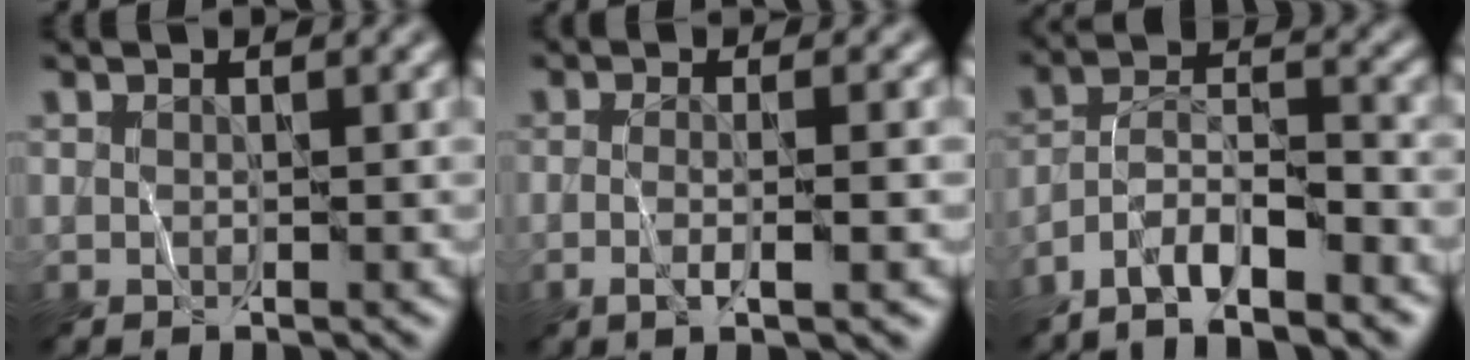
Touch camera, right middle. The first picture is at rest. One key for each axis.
{"total": 3.7, "fx": -0.5, "fy": 1.1, "fz": 3.5, "tx": -0.042, "ty": -0.001, "tz": -0.012}
{"total": 7.8, "fx": -6.1, "fy": 1.8, "fz": 4.5, "tx": -0.068, "ty": 0.015, "tz": -0.111}